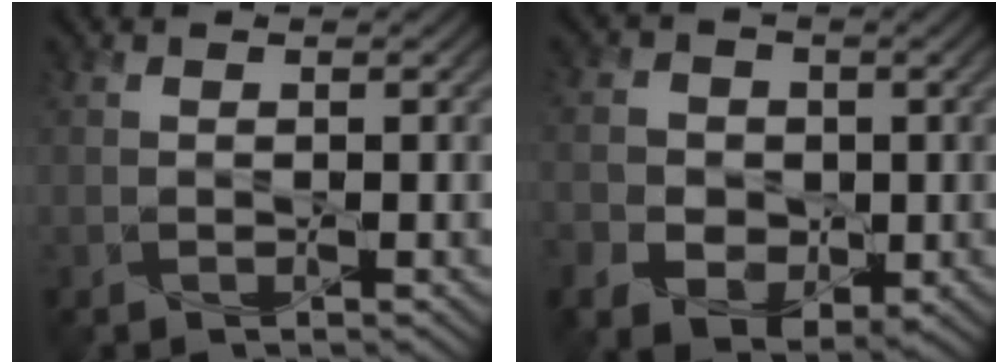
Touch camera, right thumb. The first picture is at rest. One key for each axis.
{"total": 6.0, "fx": -1.4, "fy": 5.2, "fz": 2.5, "tx": -0.063, "ty": -0.013, "tz": -0.039}